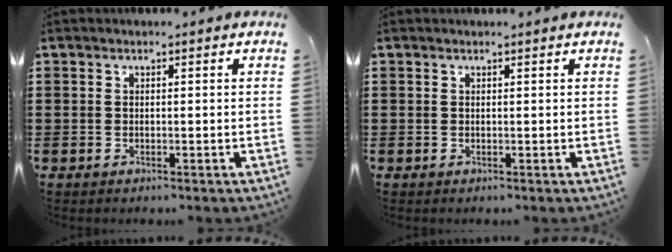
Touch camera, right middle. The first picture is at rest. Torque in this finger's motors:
{"motor_torque": [1.04, -1.10, -0.01, -0.01]}